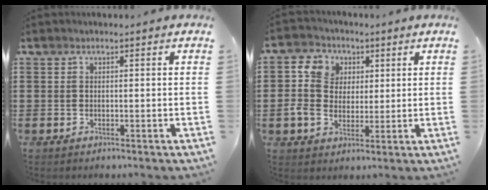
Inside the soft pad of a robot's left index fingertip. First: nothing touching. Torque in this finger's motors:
{"motor_torque": [1.07, 1.06, 0.38, 0.08]}